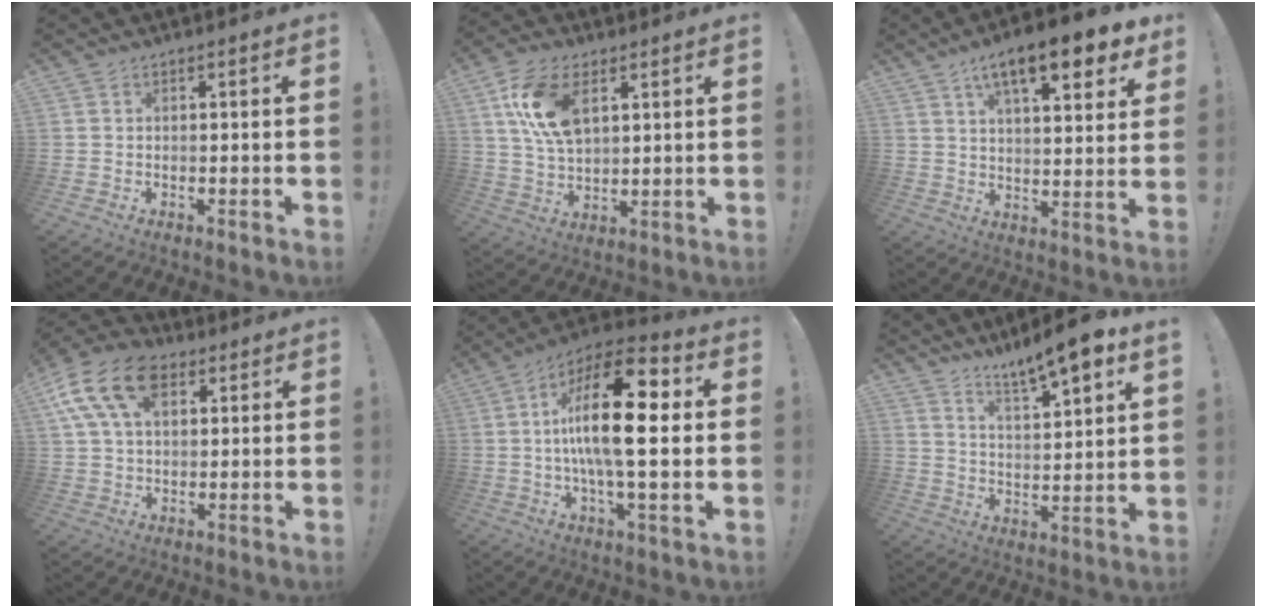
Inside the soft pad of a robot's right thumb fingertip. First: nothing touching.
{"total": 13.4, "force": [5.3, 7.6, 9.7], "torque": [-0.198, -0.003, 0.100]}
{"total": 14.5, "force": [8.5, 4.0, 11.0], "torque": [-0.173, -0.041, 0.133]}
{"total": 16.7, "force": [6.7, 10.5, 11.1], "torque": [-0.216, -0.014, 0.123]}
{"total": 21.5, "force": [2.0, 6.3, 20.5], "torque": [-0.366, -0.002, 0.023]}
{"total": 10.6, "force": [8.7, 0.5, 6.0], "torque": [-0.106, -0.061, 0.143]}